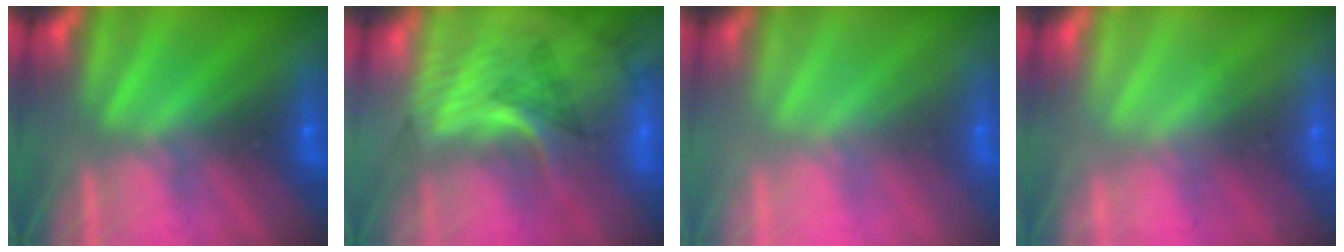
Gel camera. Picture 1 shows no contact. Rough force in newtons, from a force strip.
{"total": 3.1}
{"total": 2.2}
{"total": 2.2}